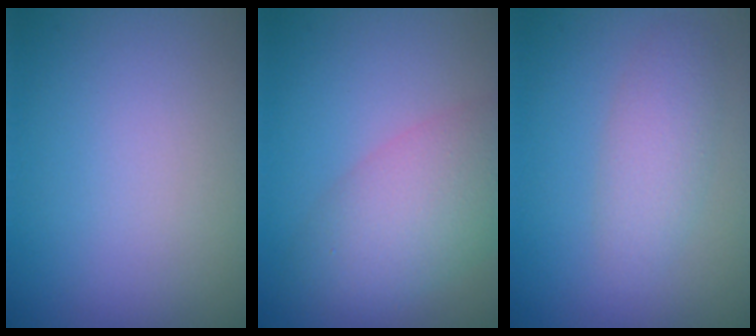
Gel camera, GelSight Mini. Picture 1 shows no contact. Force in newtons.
{"total": 5.9, "press": 5.9, "slide": 0.4}
{"total": 2.6, "press": 2.6, "slide": 0.1}